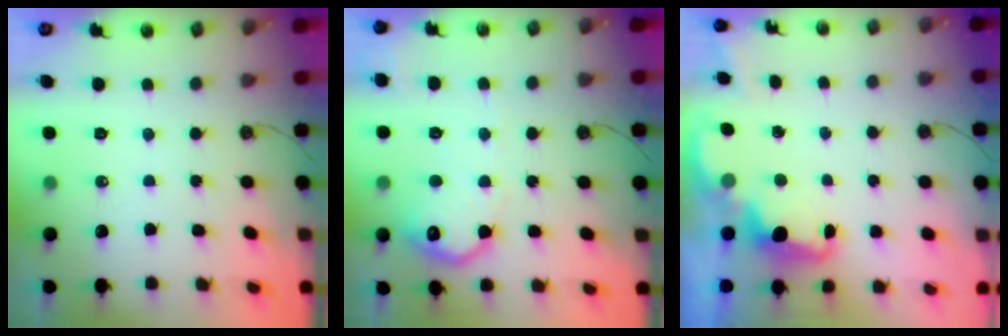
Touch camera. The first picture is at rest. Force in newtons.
{"total": 13.3, "press": 13.3, "slide": 0.7}
{"total": 2.4, "press": 2.3, "slide": 0.5}